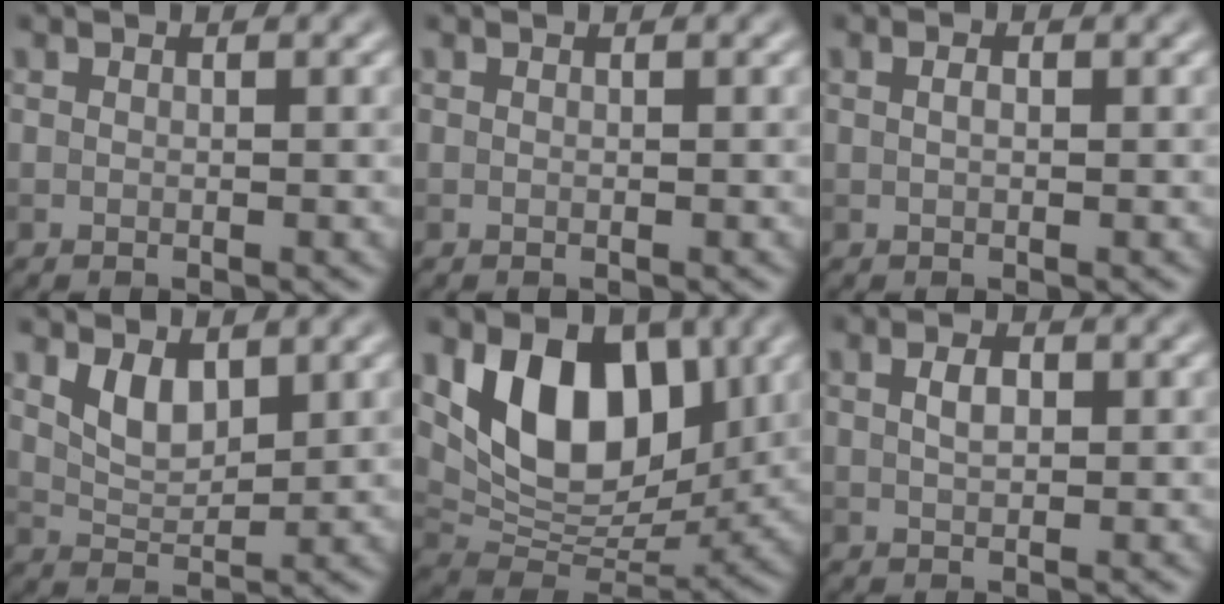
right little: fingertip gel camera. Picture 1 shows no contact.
{"total": 0.0}
{"total": 0.8, "force": [0.2, 0.4, 0.7], "torque": [-0.010, -0.004, 0.005]}
{"total": 2.9, "force": [1.6, 1.4, 1.9], "torque": [-0.040, -0.008, 0.038]}
{"total": 9.7, "force": [3.1, 6.2, 6.8], "torque": [-0.111, -0.019, 0.052]}
{"total": 1.8, "force": [0.4, 1.0, 1.4], "torque": [-0.030, 0.002, 0.007]}